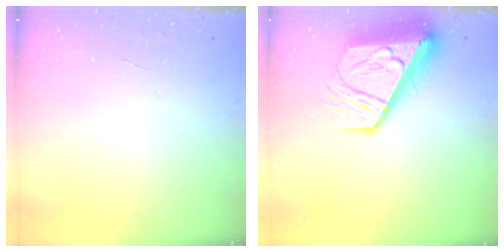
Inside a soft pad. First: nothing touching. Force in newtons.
{"total": 11.4, "press": 11.3, "slide": 1.4}